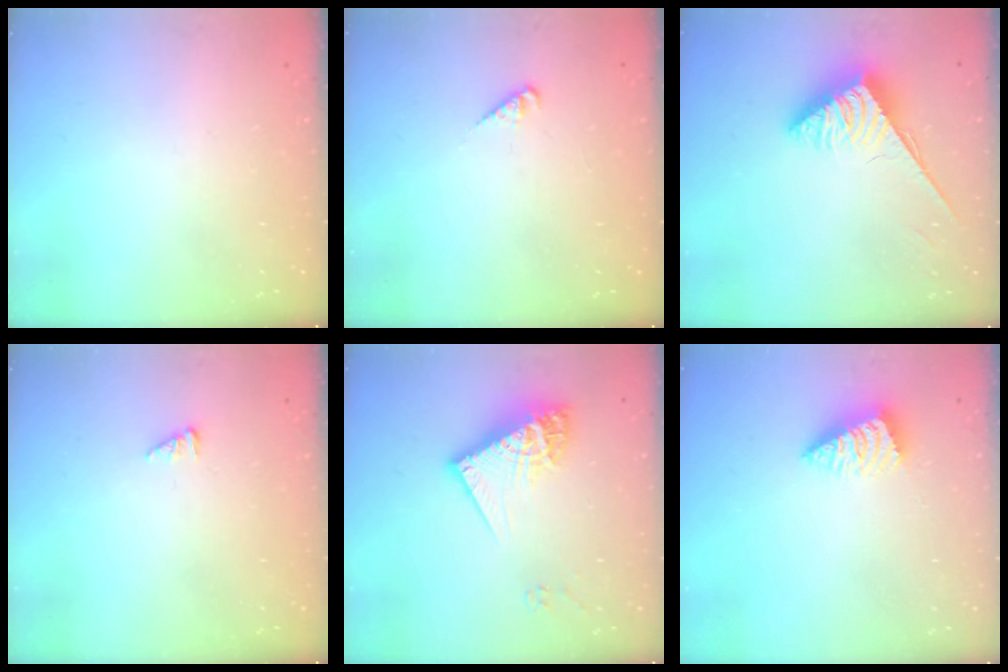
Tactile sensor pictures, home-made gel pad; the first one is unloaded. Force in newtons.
{"total": 1.8, "press": 1.8, "slide": 0.3}
{"total": 3.8, "press": 3.7, "slide": 0.6}
{"total": 1.2, "press": 1.1, "slide": 0.1}
{"total": 15.5, "press": 15.5, "slide": 1.4}
{"total": 2.4, "press": 2.4, "slide": 0.4}